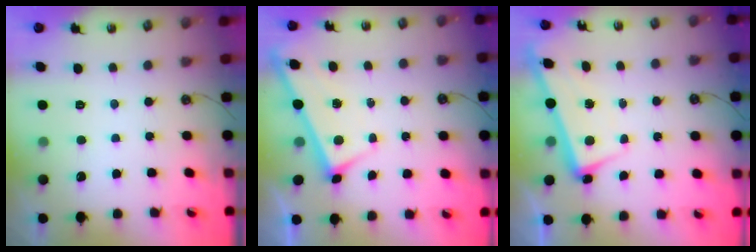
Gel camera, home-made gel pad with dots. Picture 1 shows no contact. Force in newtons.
{"total": 3.0, "press": 3.0, "slide": 0.2}
{"total": 2.3, "press": 2.1, "slide": 0.9}